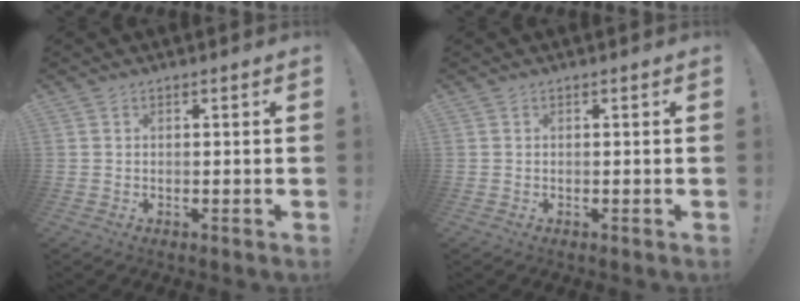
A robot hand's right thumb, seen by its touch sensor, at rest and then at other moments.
{"total": 0.0}